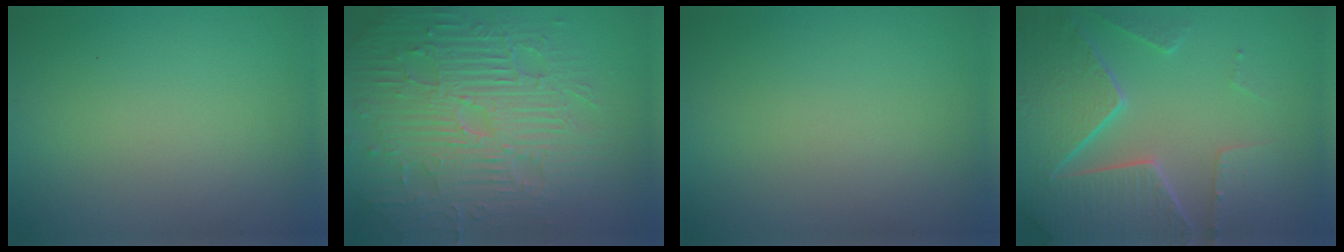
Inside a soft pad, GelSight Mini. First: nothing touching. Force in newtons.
{"total": 11.6, "press": 7.5, "slide": 8.9}
{"total": 0.0}
{"total": 8.4, "press": 6.1, "slide": 5.8}